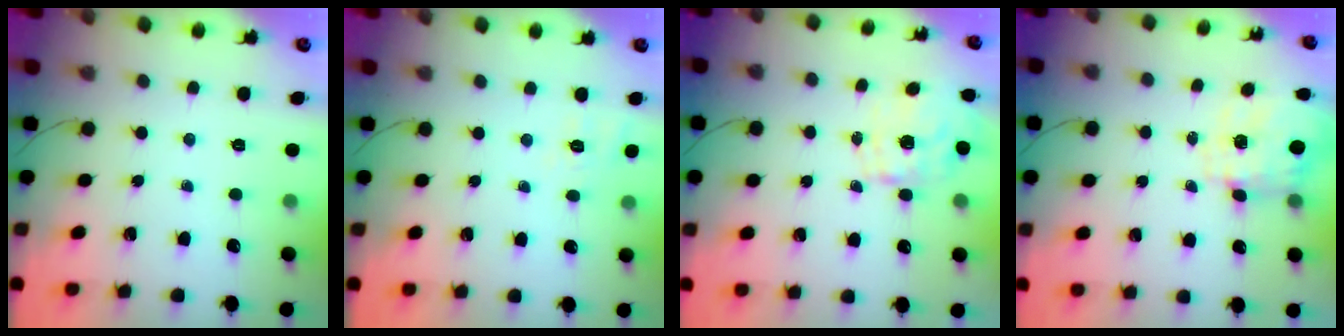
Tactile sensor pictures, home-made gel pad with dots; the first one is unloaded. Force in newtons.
{"total": 2.6, "press": 1.5, "slide": 2.1}
{"total": 1.7, "press": 1.5, "slide": 0.8}
{"total": 3.4, "press": 3.2, "slide": 1.1}